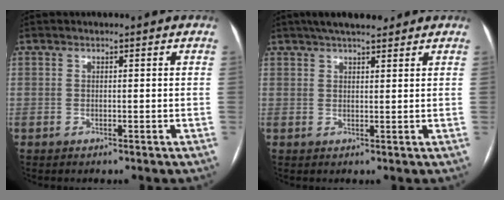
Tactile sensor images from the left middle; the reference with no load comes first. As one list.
[{"total": 6.7, "force": [5.4, 1.5, 3.6], "torque": [-0.052, 0.025, 0.087]}]